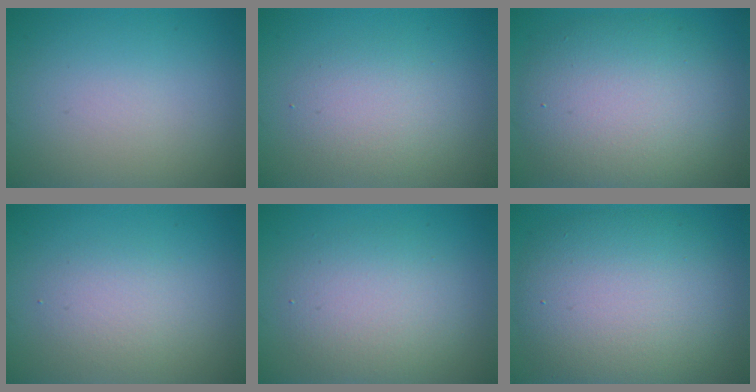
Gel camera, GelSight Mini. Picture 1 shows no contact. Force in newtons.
{"total": 2.7, "press": 2.7, "slide": 0.2}
{"total": 8.7, "press": 8.6, "slide": 0.8}
{"total": 2.4, "press": 2.4, "slide": 0.4}
{"total": 4.1, "press": 4.1, "slide": 0.4}
{"total": 9.6, "press": 9.6, "slide": 0.2}